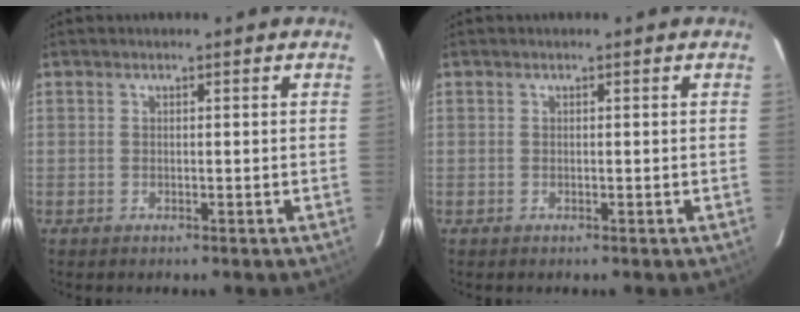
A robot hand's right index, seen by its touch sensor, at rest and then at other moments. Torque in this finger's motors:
{"motor_torque": [0.00, 0.00, 0.01, 0.00]}